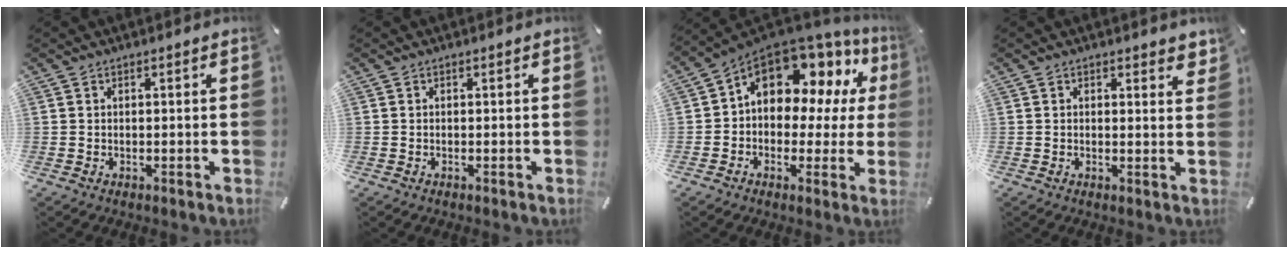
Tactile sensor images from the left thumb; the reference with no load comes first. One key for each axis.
{"total": 0.0}
{"total": 13.0, "fx": 6.1, "fy": 8.6, "fz": 7.7, "tx": -0.122, "ty": -0.046, "tz": 0.107}
{"total": 1.6, "fx": 1.3, "fy": 0.7, "fz": 0.6, "tx": 0.001, "ty": -0.006, "tz": 0.021}